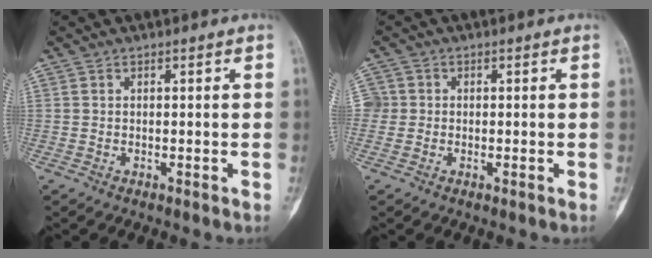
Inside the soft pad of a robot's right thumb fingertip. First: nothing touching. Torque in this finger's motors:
{"motor_torque": [-0.03, -0.07, 0.43, -0.02, -0.02]}